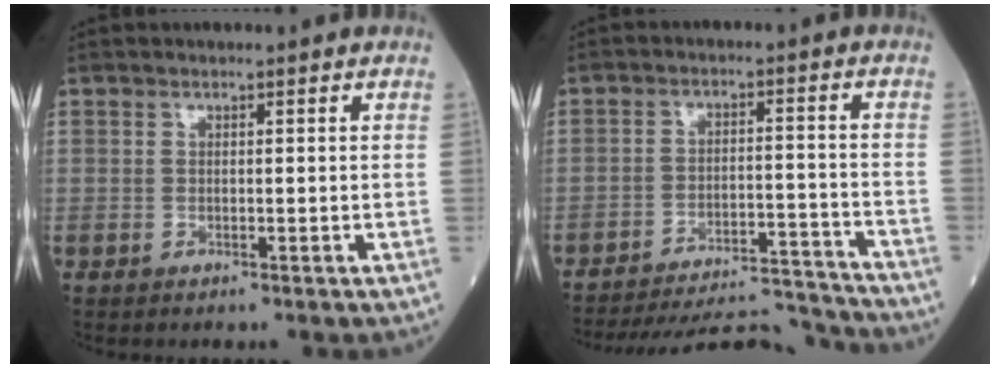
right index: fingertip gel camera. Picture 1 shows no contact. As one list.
[{"total": 15.9, "force": [-15.7, 0.5, 2.6], "torque": [-0.044, 0.011, -0.226]}]